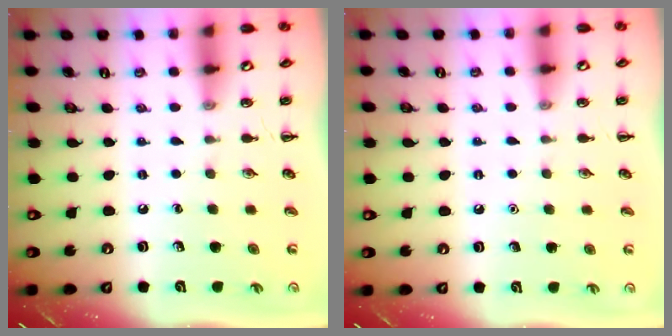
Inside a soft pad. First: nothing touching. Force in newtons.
{"total": 1.6, "press": 1.6, "slide": 0.1}